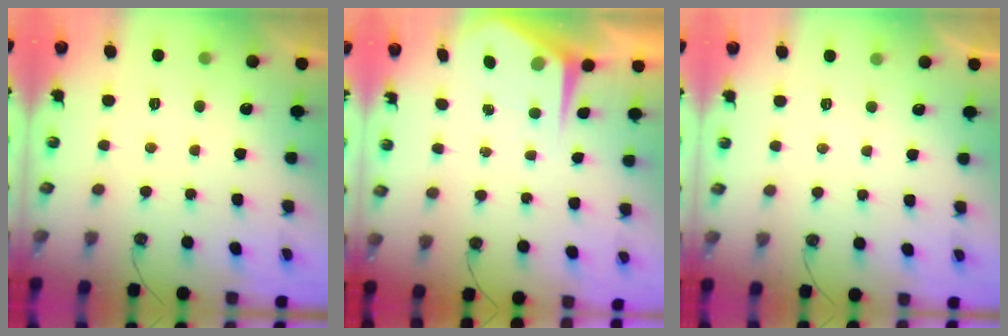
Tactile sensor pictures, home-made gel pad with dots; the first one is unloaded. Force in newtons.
{"total": 6.1, "press": 6.1, "slide": 0.2}
{"total": 2.0, "press": 2.0, "slide": 0.3}